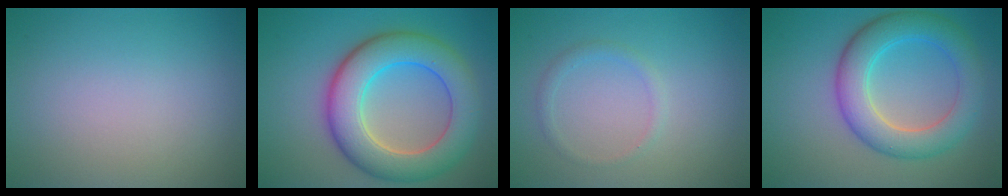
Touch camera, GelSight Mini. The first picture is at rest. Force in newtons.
{"total": 8.8, "press": 8.8, "slide": 0.1}
{"total": 1.2, "press": 1.2, "slide": 0.1}
{"total": 6.4, "press": 6.4, "slide": 0.0}